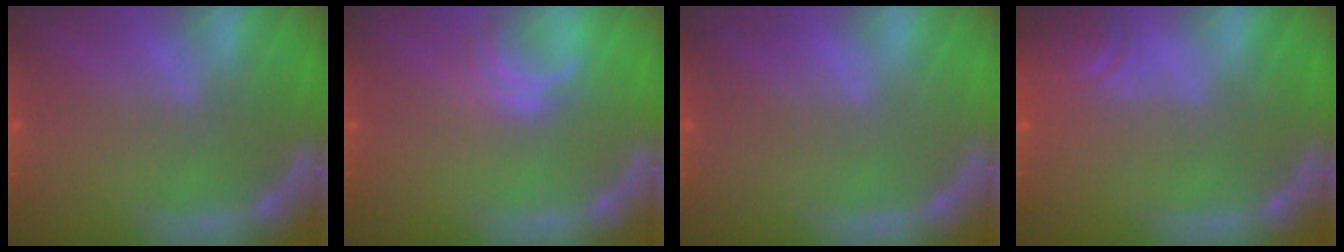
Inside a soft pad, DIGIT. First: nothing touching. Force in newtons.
{"total": 2.5}
{"total": 0.0}
{"total": 4.5}